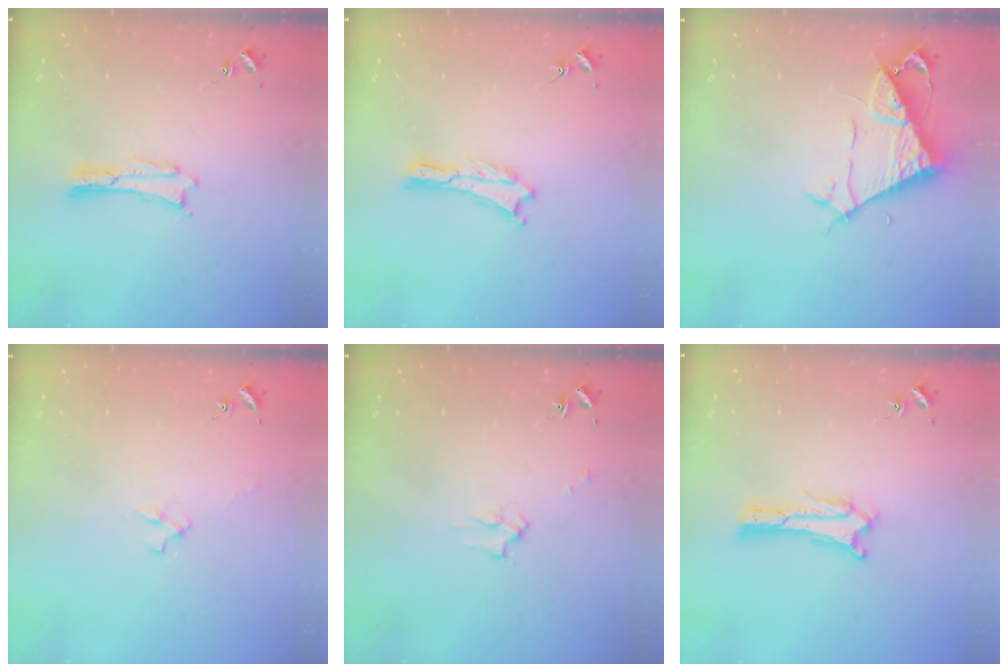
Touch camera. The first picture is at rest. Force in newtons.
{"total": 0.0}
{"total": 7.1, "press": 7.1, "slide": 0.4}
{"total": 2.4, "press": 2.4, "slide": 0.3}
{"total": 2.2, "press": 2.2, "slide": 0.2}
{"total": 0.6, "press": 0.5, "slide": 0.2}